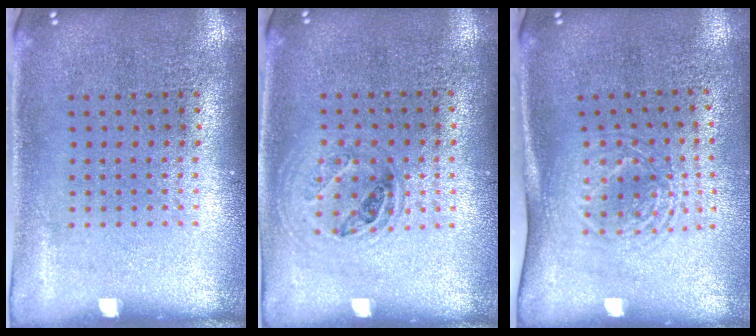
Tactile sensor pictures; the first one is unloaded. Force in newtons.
{"total": 1.0, "press": 0.9, "slide": 0.3}
{"total": 1.7, "press": 1.3, "slide": 1.1}